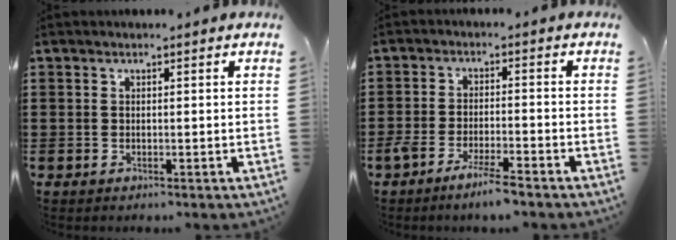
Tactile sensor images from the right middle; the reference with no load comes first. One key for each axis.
{"total": 4.6, "fx": -3.7, "fy": 0.1, "fz": 2.7, "tx": -0.051, "ty": -0.003, "tz": -0.067}